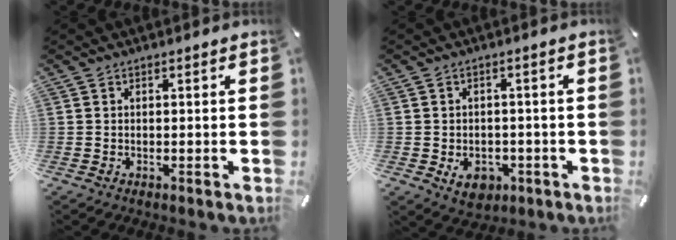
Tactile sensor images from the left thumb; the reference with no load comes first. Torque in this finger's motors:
{"motor_torque": [-0.02, 0.03, 0.14, 0.04, 0.05]}